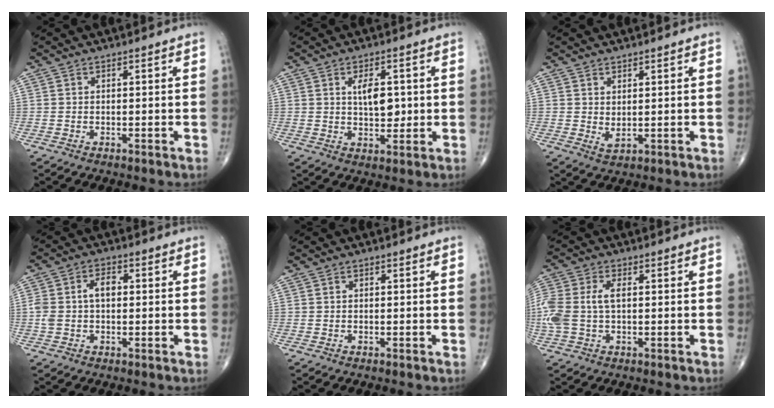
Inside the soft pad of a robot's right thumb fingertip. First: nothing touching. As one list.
[{"total": 6.2, "force": [1.1, 3.3, 5.1], "torque": [-0.065, -0.007, 0.021]}, {"total": 2.0, "force": [0.7, 0.9, 1.7], "torque": [-0.031, -0.012, 0.018]}, {"total": 5.7, "force": [0.3, 3.5, 4.5], "torque": [-0.097, 0.022, 0.006]}, {"total": 0.0}, {"total": 9.0, "force": [0.3, 5.2, 7.3], "torque": [-0.198, 0.018, 0.010]}]